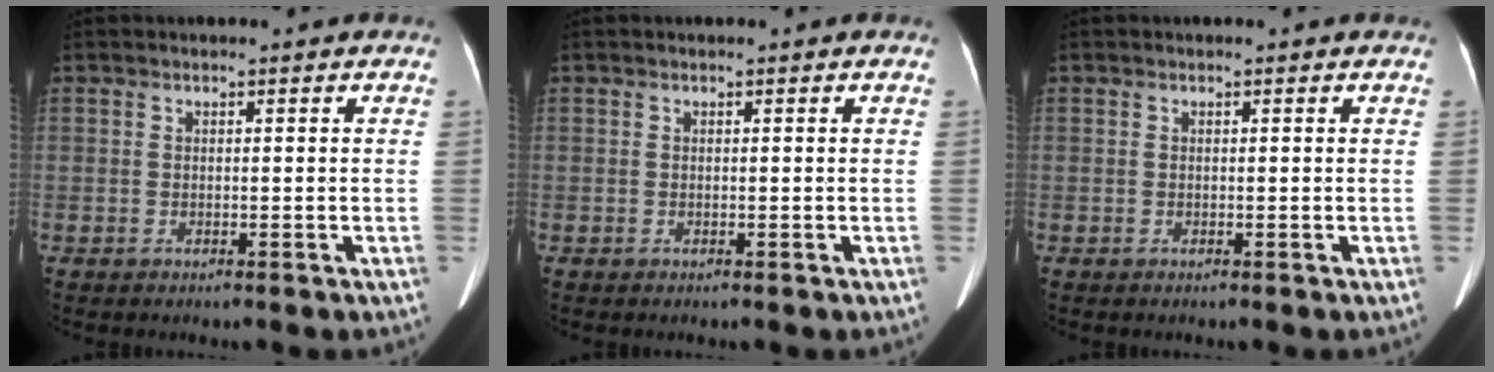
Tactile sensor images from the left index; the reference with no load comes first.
{"total": 0.0}
{"total": 0.0}